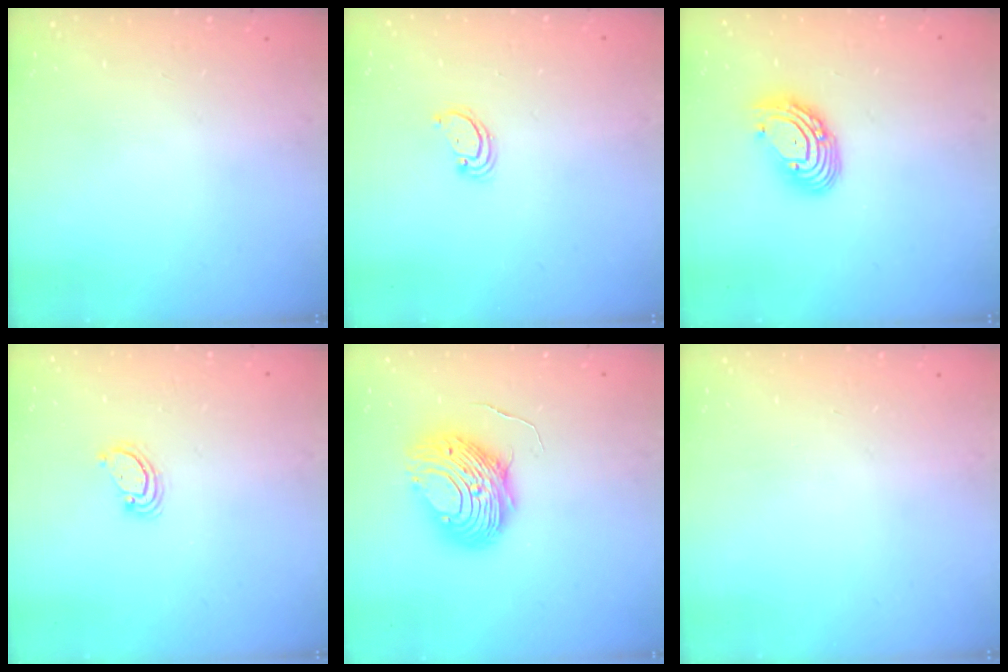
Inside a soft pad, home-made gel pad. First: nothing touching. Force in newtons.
{"total": 1.7, "press": 1.7, "slide": 0.1}
{"total": 9.4, "press": 9.3, "slide": 1.1}
{"total": 2.6, "press": 2.6, "slide": 0.3}
{"total": 10.6, "press": 10.6, "slide": 0.9}
{"total": 0.0}